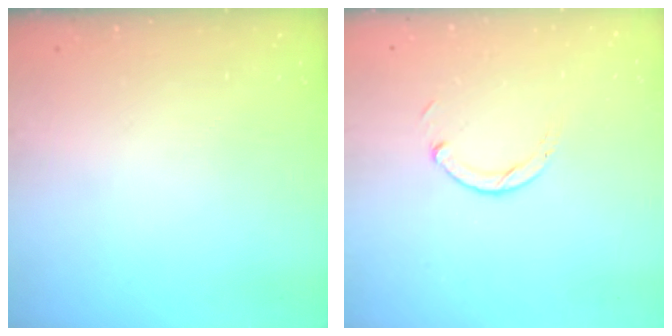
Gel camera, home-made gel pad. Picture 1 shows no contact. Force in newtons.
{"total": 2.9, "press": 2.9, "slide": 0.4}